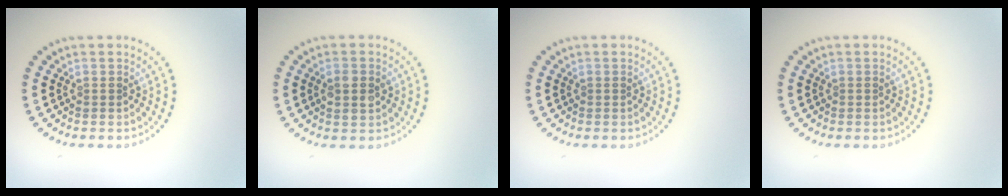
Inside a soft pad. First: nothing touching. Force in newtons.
{"total": 1.8, "press": 1.8, "slide": 0.2}
{"total": 0.0}
{"total": 0.0}